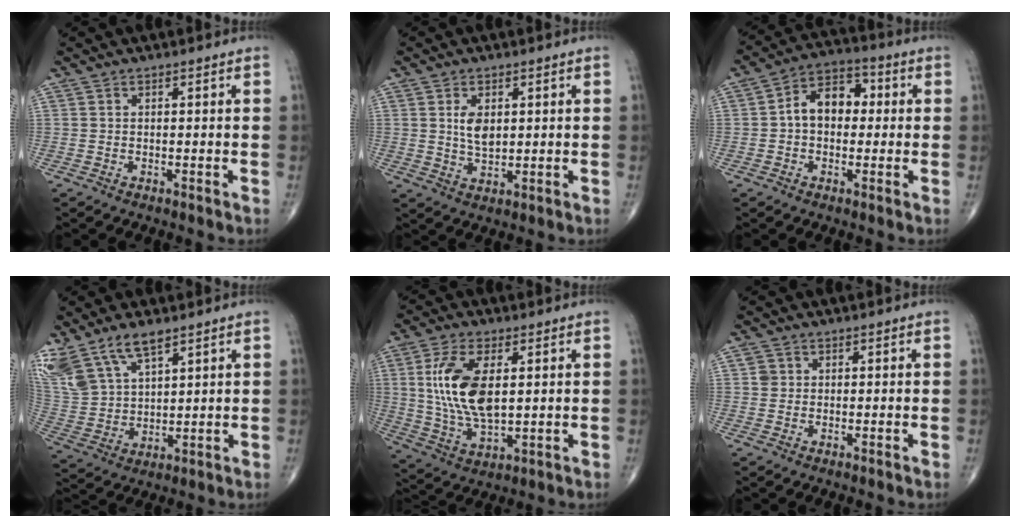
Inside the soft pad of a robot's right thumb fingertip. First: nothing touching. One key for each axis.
{"total": 5.0, "fx": 1.2, "fy": 2.8, "fz": 3.9, "tx": -0.062, "ty": -0.011, "tz": 0.027}
{"total": 9.2, "fx": 0.5, "fy": 6.4, "fz": 6.6, "tx": -0.084, "ty": 0.029, "tz": -0.004}
{"total": 14.1, "fx": 9.3, "fy": 6.4, "fz": 8.4, "tx": -0.172, "ty": -0.025, "tz": 0.197}
{"total": 14.0, "fx": 2.6, "fy": 6.8, "fz": 12.0, "tx": -0.241, "ty": -0.013, "tz": 0.058}
{"total": 1.6, "fx": 0.4, "fy": 1.5, "fz": 0.4, "tx": 0.000, "ty": 0.000, "tz": 0.004}